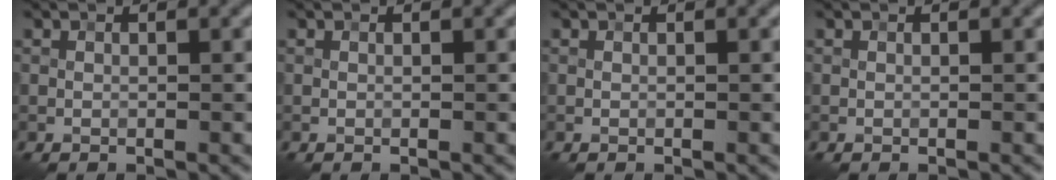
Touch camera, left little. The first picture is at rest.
{"total": 0.0}
{"total": 0.0}
{"total": 0.0}